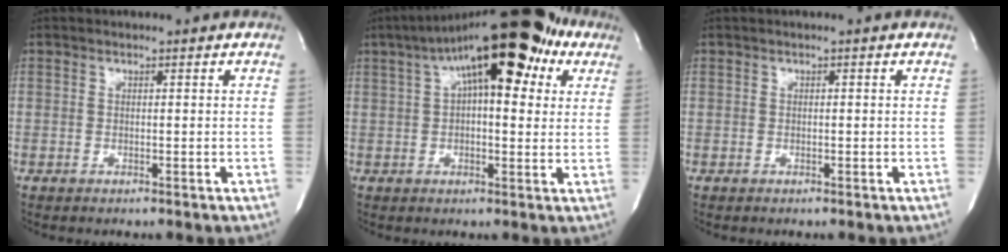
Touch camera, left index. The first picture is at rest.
{"total": 19.7, "force": [9.1, 6.7, 16.1], "torque": [-0.272, 0.059, 0.133]}
{"total": 0.0}